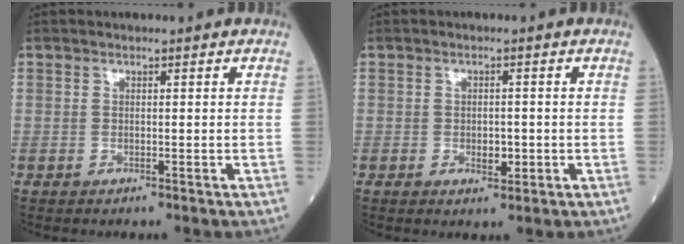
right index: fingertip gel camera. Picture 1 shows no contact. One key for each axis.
{"total": 2.3, "fx": -0.5, "fy": 1.2, "fz": 1.8, "tx": -0.027, "ty": 0.000, "tz": -0.003}